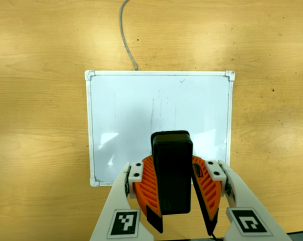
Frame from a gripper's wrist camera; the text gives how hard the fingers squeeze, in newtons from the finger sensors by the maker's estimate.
{"total": 10.0, "left": 10.4, "right": 9.7}